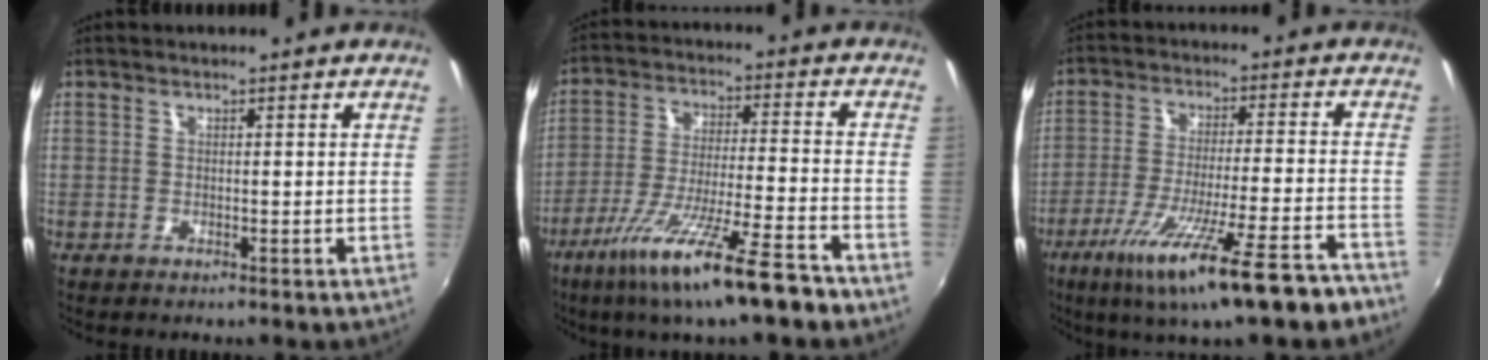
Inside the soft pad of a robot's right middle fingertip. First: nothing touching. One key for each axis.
{"total": 16.3, "fx": -11.2, "fy": 1.0, "fz": 11.8, "tx": -0.222, "ty": -0.044, "tz": -0.187}
{"total": 18.8, "fx": -13.2, "fy": 1.3, "fz": 13.4, "tx": -0.236, "ty": -0.068, "tz": -0.200}